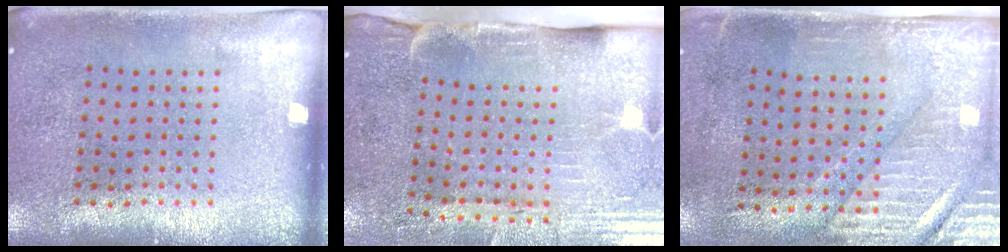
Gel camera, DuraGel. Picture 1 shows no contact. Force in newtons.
{"total": 4.6, "press": 3.8, "slide": 2.6}
{"total": 2.9, "press": 2.5, "slide": 1.5}